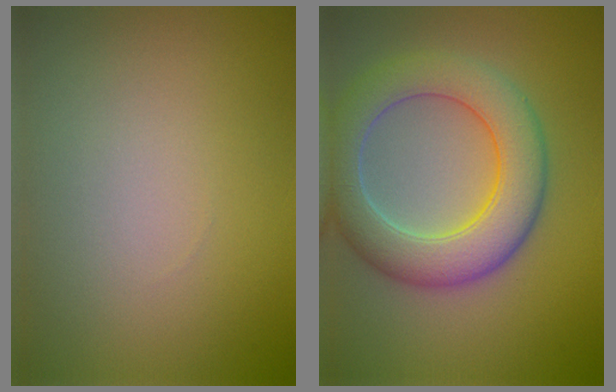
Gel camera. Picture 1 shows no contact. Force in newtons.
{"total": 7.4, "press": 7.3, "slide": 0.3}